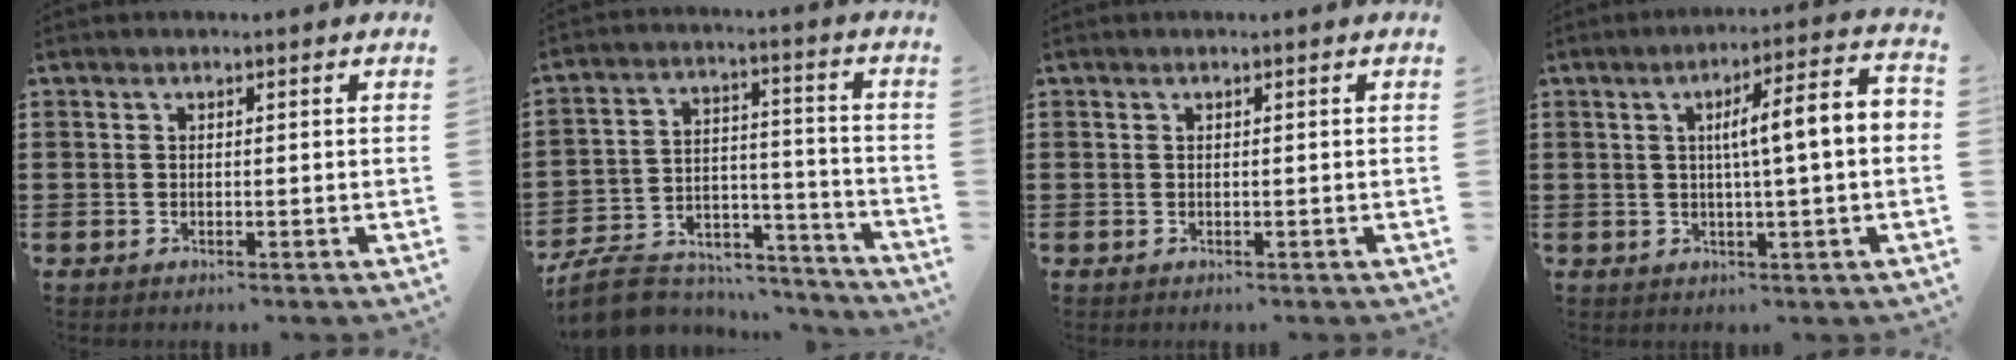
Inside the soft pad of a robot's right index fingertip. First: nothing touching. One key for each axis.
{"total": 8.7, "fx": -7.6, "fy": 3.4, "fz": 2.4, "tx": -0.055, "ty": 0.018, "tz": -0.148}
{"total": 0.0}
{"total": 7.2, "fx": 0.3, "fy": 0.1, "fz": 7.2, "tx": -0.125, "ty": -0.003, "tz": -0.008}